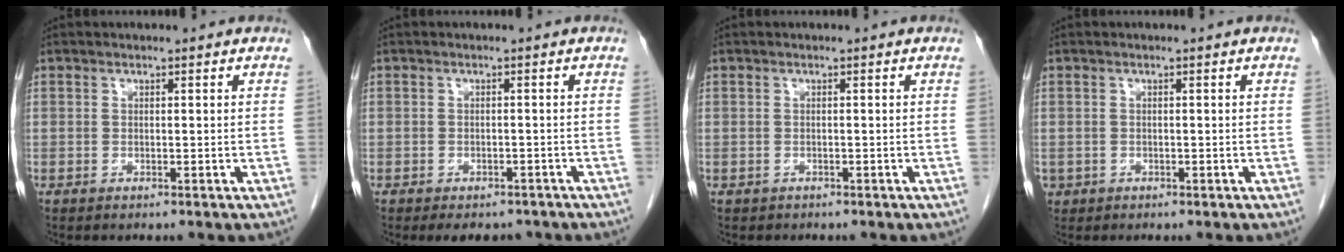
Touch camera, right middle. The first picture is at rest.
{"total": 5.2, "force": [-4.3, 2.5, 1.5], "torque": [-0.011, 0.004, -0.054]}
{"total": 1.0, "force": [-0.7, 0.6, 0.0], "torque": [-0.014, 0.001, -0.011]}
{"total": 1.2, "force": [-0.6, 1.1, 0.1], "torque": [-0.011, 0.004, -0.003]}